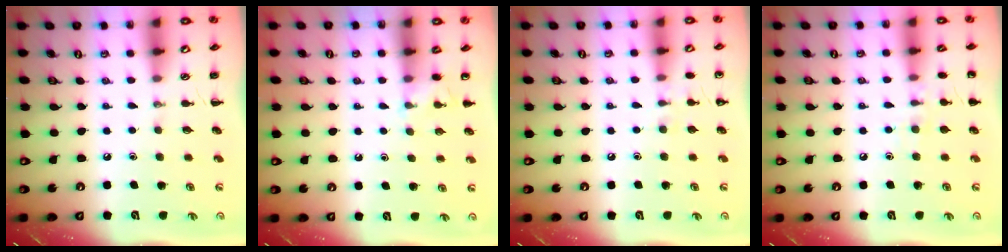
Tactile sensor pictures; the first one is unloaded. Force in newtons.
{"total": 4.4, "press": 4.2, "slide": 1.4}
{"total": 5.6, "press": 5.4, "slide": 1.6}
{"total": 7.5, "press": 7.2, "slide": 2.0}